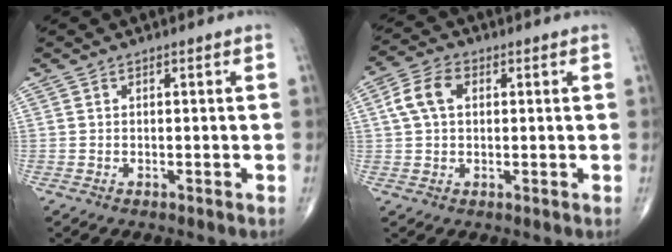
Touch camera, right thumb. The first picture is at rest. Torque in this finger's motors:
{"motor_torque": [0.31, 0.14, 0.53, 0.00, 0.07]}